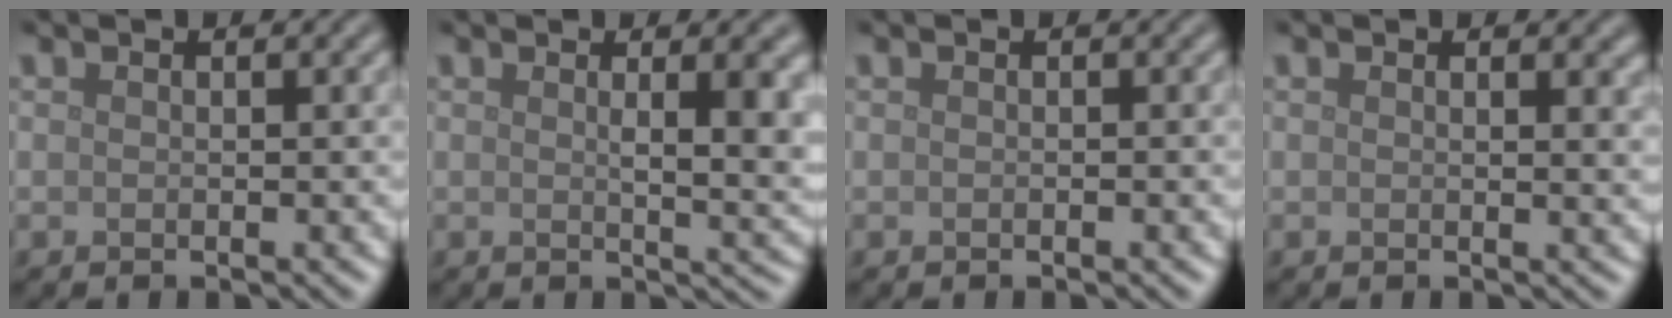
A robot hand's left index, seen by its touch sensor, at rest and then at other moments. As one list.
[{"total": 5.3, "force": [1.1, 1.7, 4.9], "torque": [-0.049, -0.001, 0.019]}, {"total": 0.0}, {"total": 1.6, "force": [0.9, 0.6, 1.1], "torque": [-0.006, 0.000, 0.014]}]